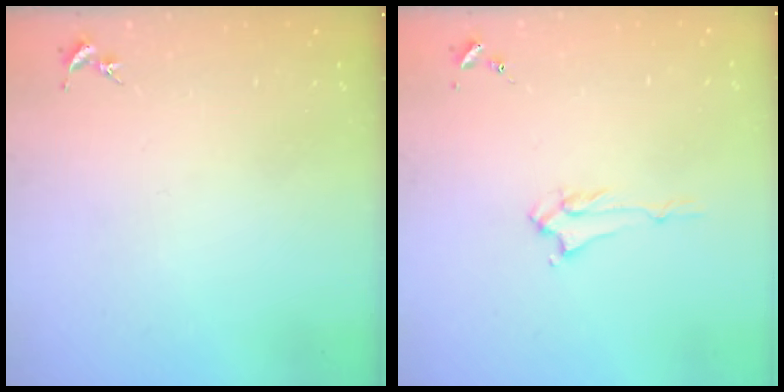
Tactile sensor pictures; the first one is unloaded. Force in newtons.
{"total": 1.4, "press": 1.4, "slide": 0.3}